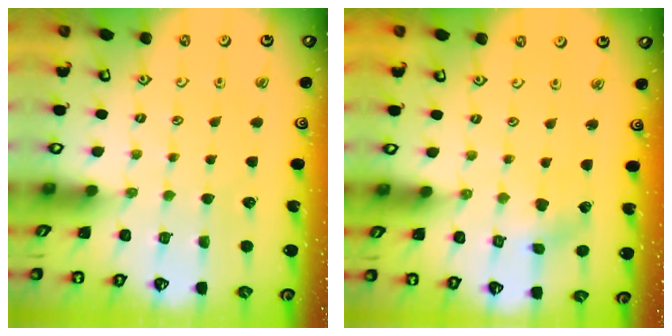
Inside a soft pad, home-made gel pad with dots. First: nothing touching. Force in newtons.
{"total": 1.9, "press": 1.9, "slide": 0.3}